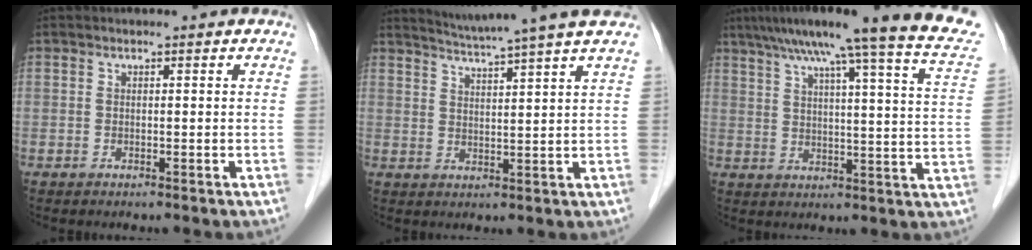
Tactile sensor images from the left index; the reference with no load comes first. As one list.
[{"total": 9.7, "force": [8.6, -1.7, 4.3], "torque": [-0.075, 0.004, 0.118]}, {"total": 24.0, "force": [19.0, 0.3, 14.5], "torque": [-0.219, -0.008, 0.232]}]